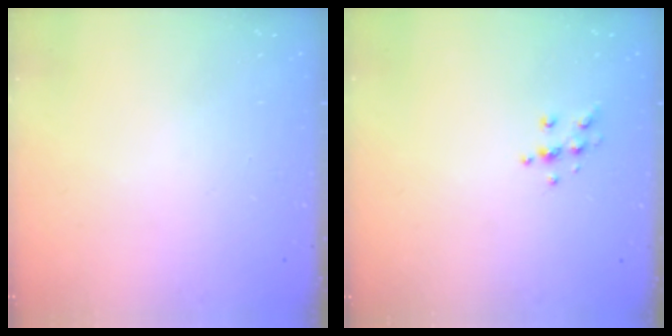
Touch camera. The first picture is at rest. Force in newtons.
{"total": 6.4, "press": 6.3, "slide": 1.2}